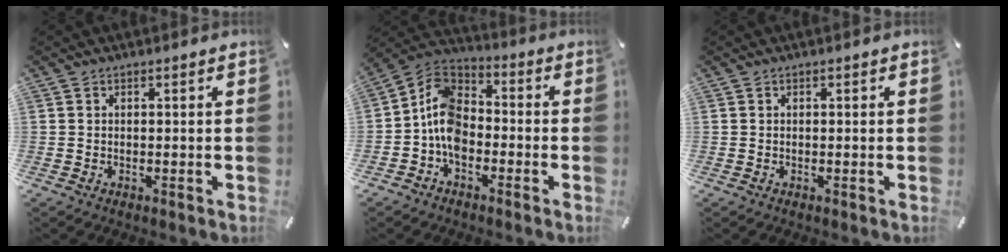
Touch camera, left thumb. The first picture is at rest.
{"total": 9.7, "force": [-3.9, 6.7, 5.9], "torque": [-0.141, 0.011, -0.081]}
{"total": 0.0}